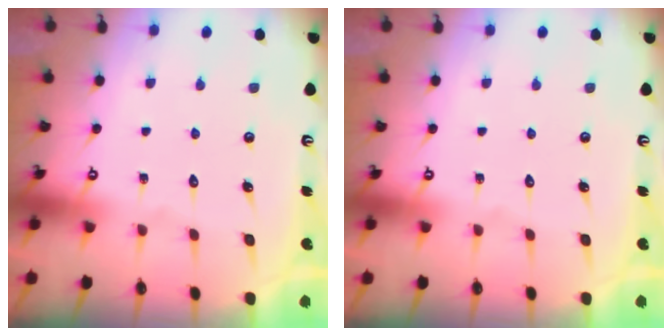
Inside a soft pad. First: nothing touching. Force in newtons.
{"total": 0.0}